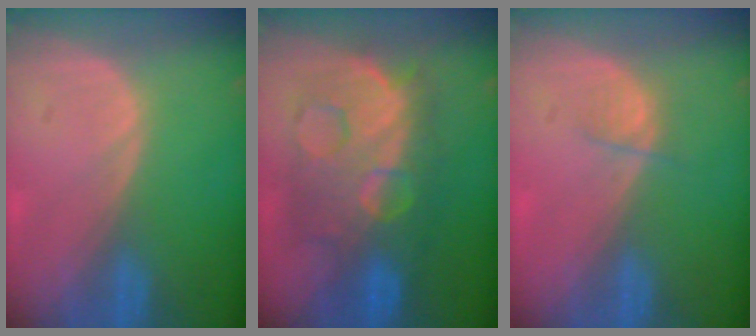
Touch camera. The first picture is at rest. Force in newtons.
{"total": 11.9, "press": 11.8, "slide": 1.3}
{"total": 1.9, "press": 1.7, "slide": 0.8}